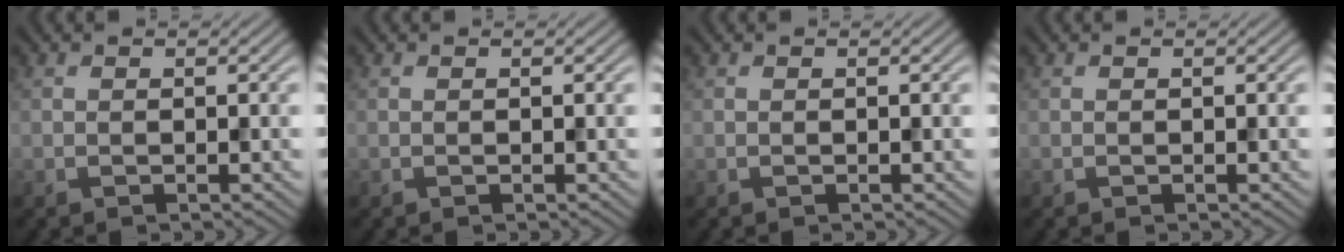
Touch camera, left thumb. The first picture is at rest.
{"total": 0.0}
{"total": 0.0}
{"total": 0.0}